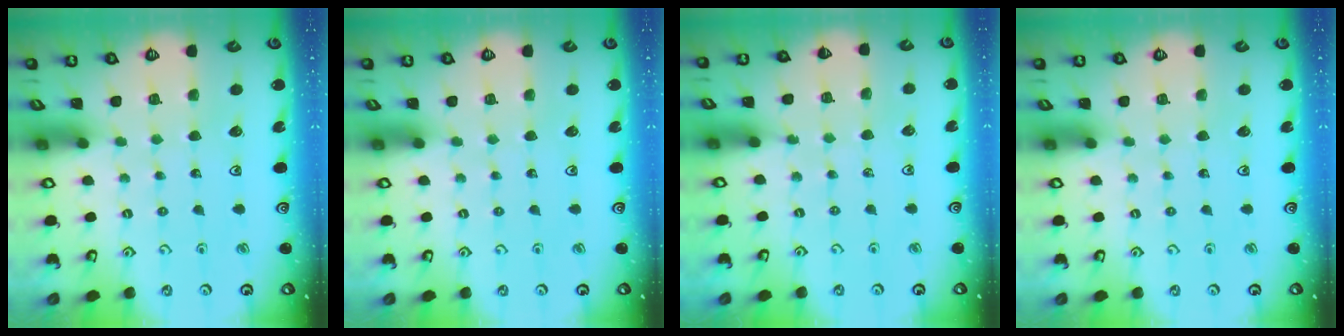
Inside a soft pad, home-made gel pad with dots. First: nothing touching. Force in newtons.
{"total": 0.0}
{"total": 4.5, "press": 4.3, "slide": 1.3}
{"total": 0.0}